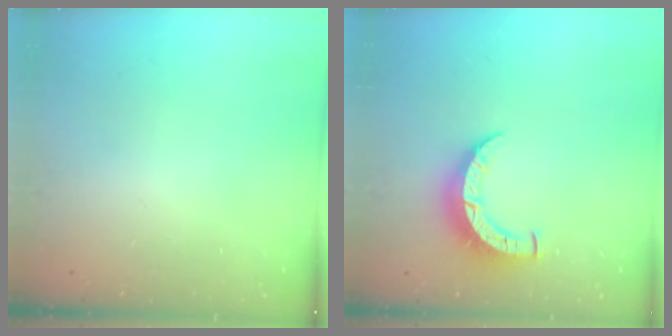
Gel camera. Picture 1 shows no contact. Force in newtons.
{"total": 8.2, "press": 8.1, "slide": 1.0}